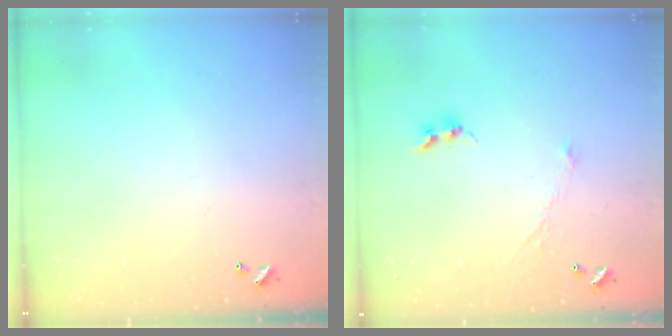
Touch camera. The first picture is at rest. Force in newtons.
{"total": 1.2, "press": 1.2, "slide": 0.1}